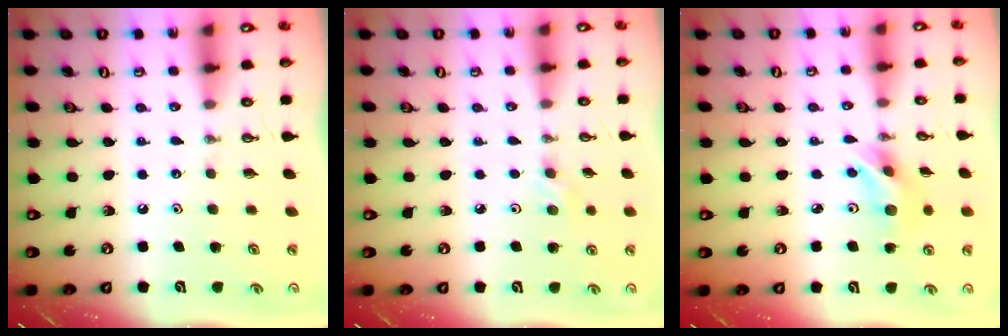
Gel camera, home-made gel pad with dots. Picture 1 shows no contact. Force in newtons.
{"total": 2.2, "press": 2.1, "slide": 0.7}
{"total": 9.0, "press": 8.2, "slide": 3.6}